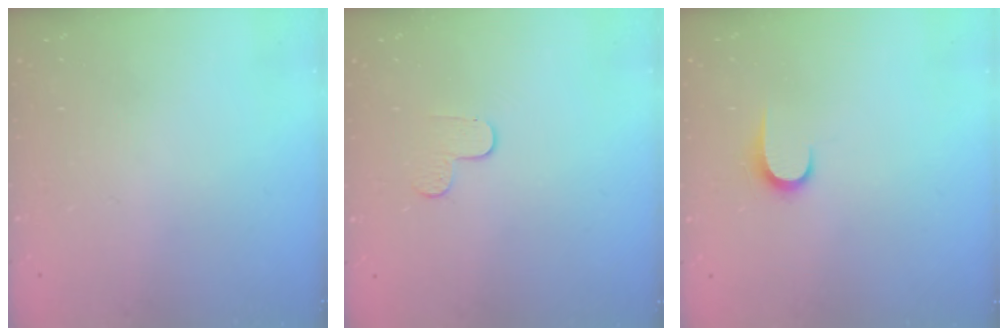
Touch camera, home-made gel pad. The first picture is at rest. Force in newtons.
{"total": 4.6, "press": 4.6, "slide": 0.5}
{"total": 6.1, "press": 6.1, "slide": 0.6}